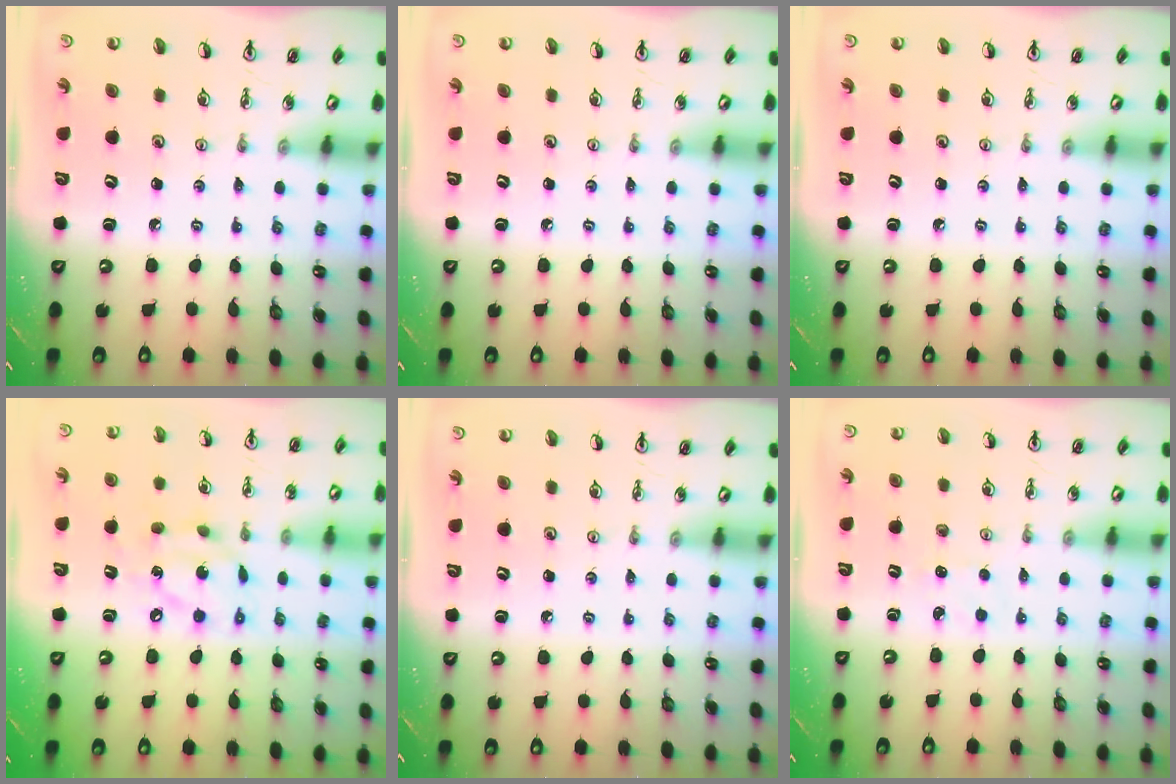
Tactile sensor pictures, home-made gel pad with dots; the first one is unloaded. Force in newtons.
{"total": 0.0}
{"total": 0.0}
{"total": 11.8, "press": 11.8, "slide": 0.9}
{"total": 0.0}
{"total": 2.9, "press": 2.9, "slide": 0.4}